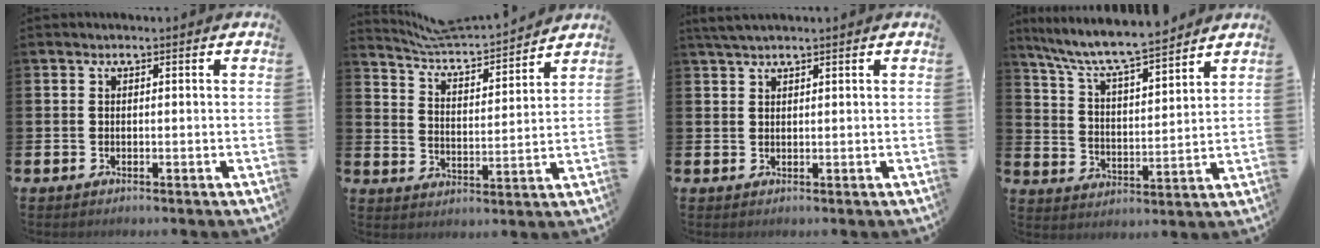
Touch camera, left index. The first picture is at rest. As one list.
[{"total": 5.7, "force": [5.5, 0.7, 1.2], "torque": [-0.050, -0.051, 0.091]}, {"total": 2.3, "force": [2.0, 0.4, 1.1], "torque": [-0.027, 0.005, 0.037]}, {"total": 8.1, "force": [7.7, 0.6, 2.6], "torque": [-0.082, -0.055, 0.134]}]